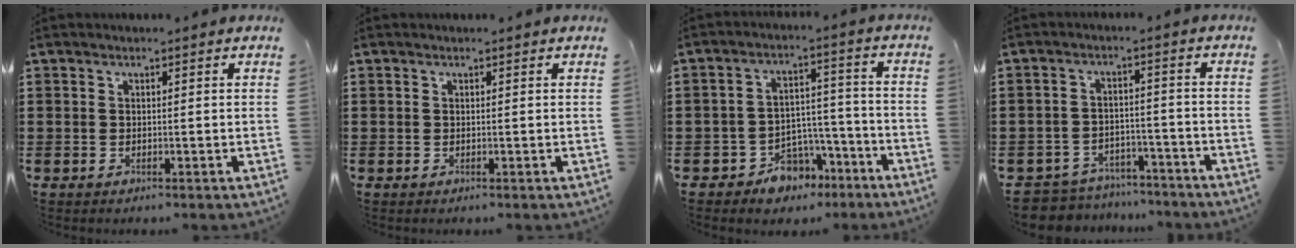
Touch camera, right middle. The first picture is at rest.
{"total": 0.0}
{"total": 6.0, "force": [-4.9, 3.3, 0.9], "torque": [-0.020, 0.025, -0.096]}
{"total": 5.5, "force": [-5.4, 0.9, -0.1], "torque": [-0.014, 0.009, -0.117]}